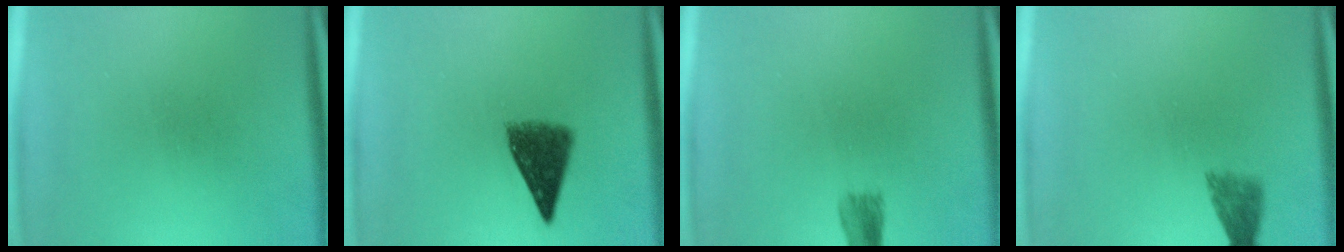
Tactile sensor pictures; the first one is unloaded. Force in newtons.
{"total": 7.7}
{"total": 2.5}
{"total": 3.0}